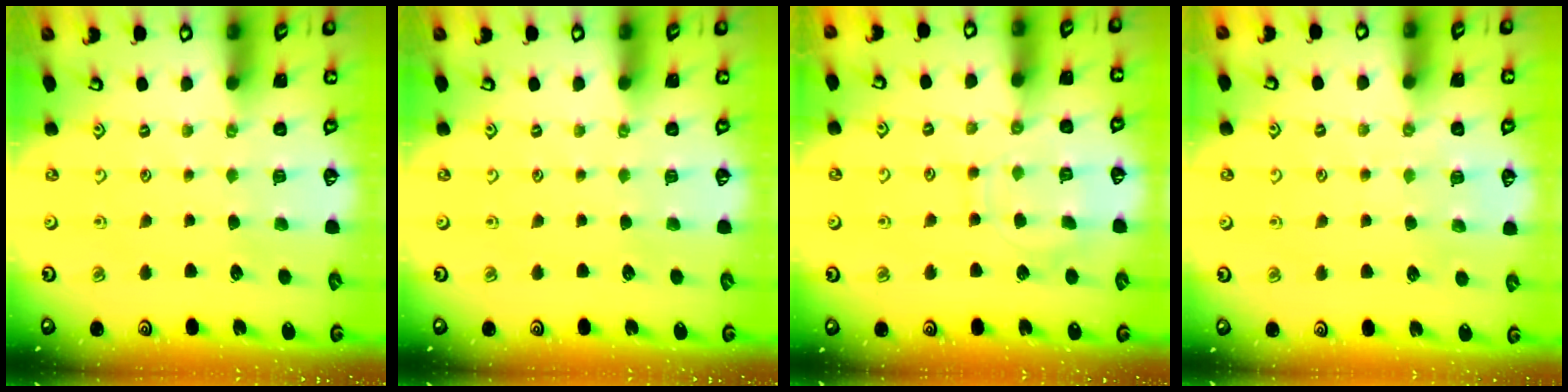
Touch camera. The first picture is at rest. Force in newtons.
{"total": 0.0}
{"total": 10.1, "press": 10.0, "slide": 0.9}
{"total": 4.3, "press": 4.3, "slide": 0.4}